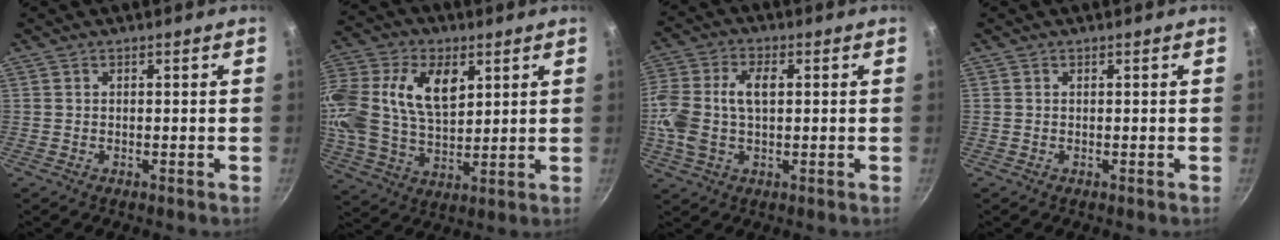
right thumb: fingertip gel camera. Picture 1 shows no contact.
{"total": 23.7, "force": [7.1, 15.4, 16.5], "torque": [-0.361, 0.021, 0.127]}
{"total": 11.4, "force": [0.6, 6.6, 9.2], "torque": [-0.186, 0.020, 0.002]}
{"total": 0.0}